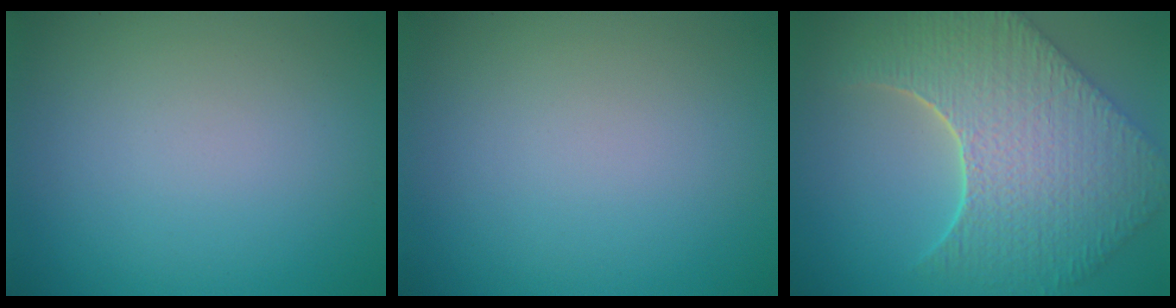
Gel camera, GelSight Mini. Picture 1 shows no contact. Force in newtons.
{"total": 0.0}
{"total": 9.8, "press": 7.1, "slide": 6.7}